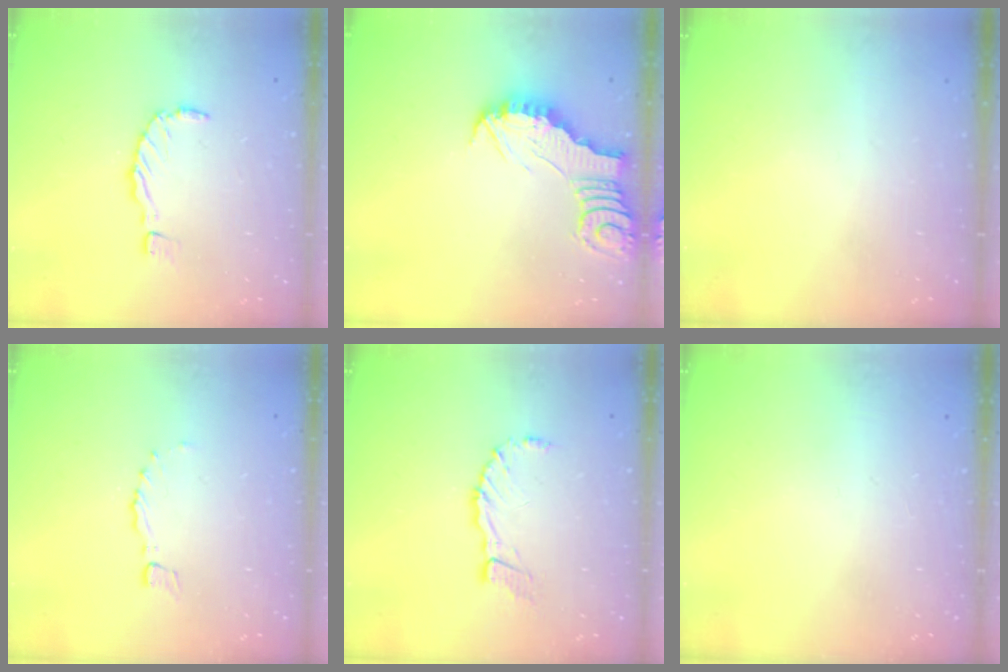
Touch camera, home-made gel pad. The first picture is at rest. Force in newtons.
{"total": 2.7, "press": 2.7, "slide": 0.2}
{"total": 0.0}
{"total": 0.0}
{"total": 6.5, "press": 6.5, "slide": 0.2}
{"total": 0.0}